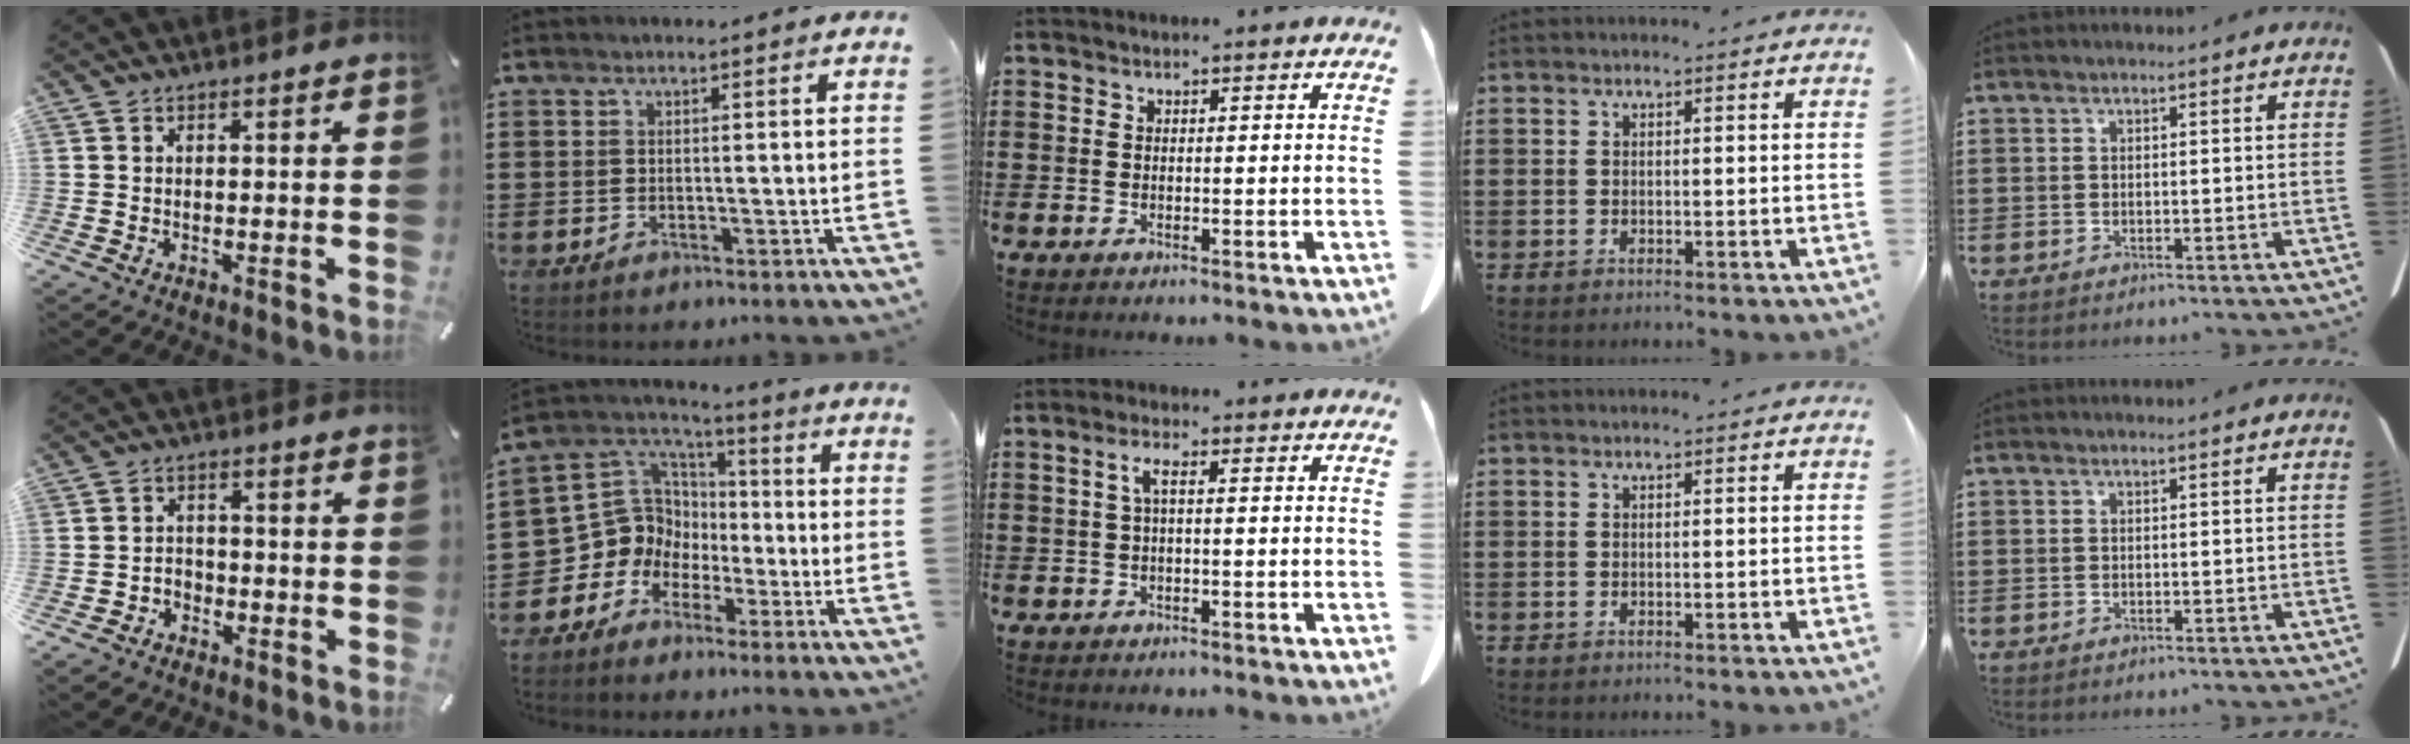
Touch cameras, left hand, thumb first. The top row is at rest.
{"thumb": {"total": 3.6, "force": [-2.4, 2.5, 0.7], "torque": [-0.011, 0.016, -0.049]}, "index": {"total": 9.0, "force": [-1.7, 8.7, 1.4], "torque": [-0.079, -0.014, -0.030]}, "middle": {"total": 2.6, "force": [0.3, 0.6, 2.6], "torque": [-0.050, 0.005, 0.004]}}